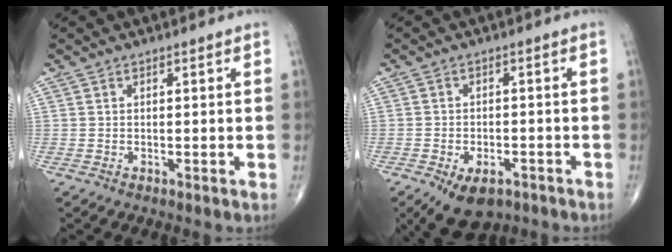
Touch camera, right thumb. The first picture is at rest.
{"total": 8.7, "force": [-5.3, 4.9, 4.9], "torque": [-0.067, 0.015, -0.076]}